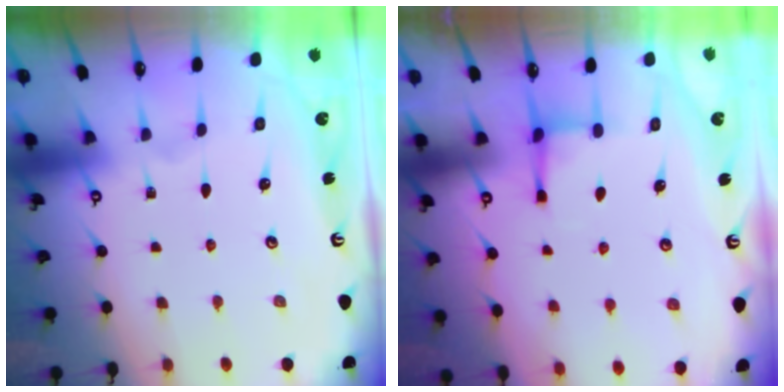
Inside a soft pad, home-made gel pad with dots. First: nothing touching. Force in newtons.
{"total": 2.9, "press": 2.9, "slide": 0.4}